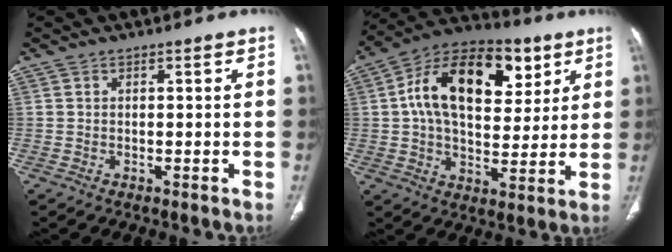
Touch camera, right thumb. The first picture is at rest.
{"total": 21.4, "force": [6.7, 12.9, 15.8], "torque": [-0.224, 0.004, 0.100]}